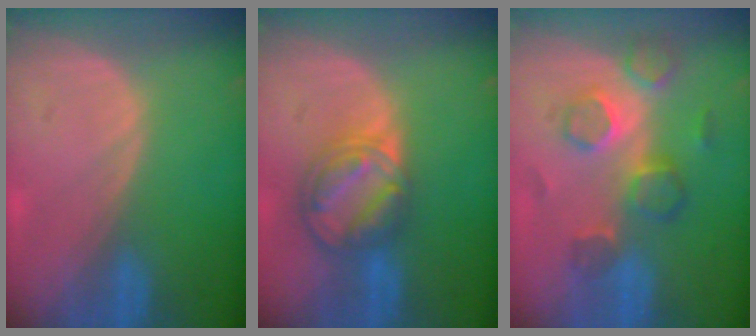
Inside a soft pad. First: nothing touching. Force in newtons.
{"total": 8.1, "press": 6.9, "slide": 4.1}
{"total": 7.8, "press": 7.3, "slide": 2.8}